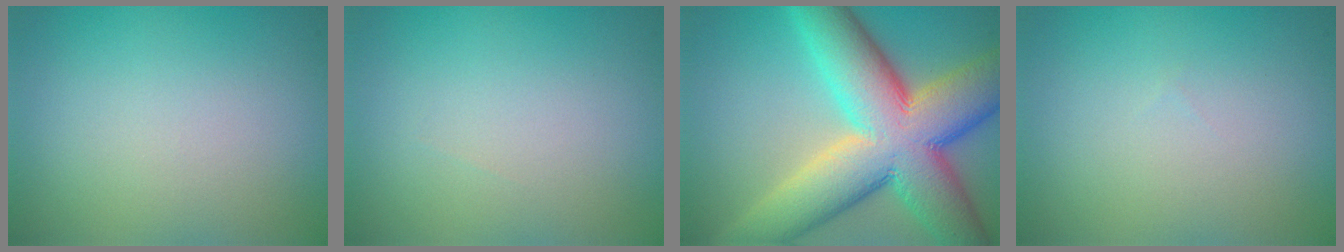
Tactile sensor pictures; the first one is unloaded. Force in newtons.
{"total": 0.0}
{"total": 14.6, "press": 14.6, "slide": 0.7}
{"total": 0.0}